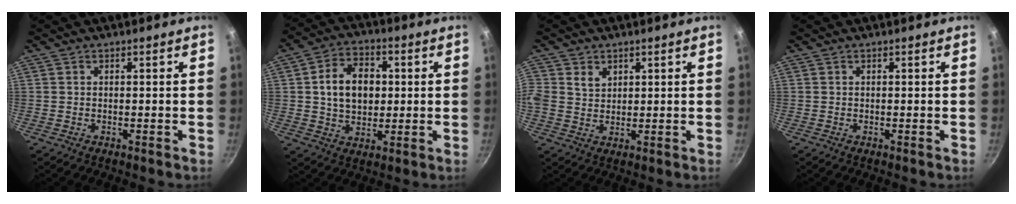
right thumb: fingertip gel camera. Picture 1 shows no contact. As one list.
[{"total": 11.4, "force": [1.3, 8.3, 7.7], "torque": [-0.105, 0.009, 0.019]}, {"total": 4.6, "force": [1.8, 3.7, 2.0], "torque": [-0.027, -0.001, 0.036]}, {"total": 0.0}]